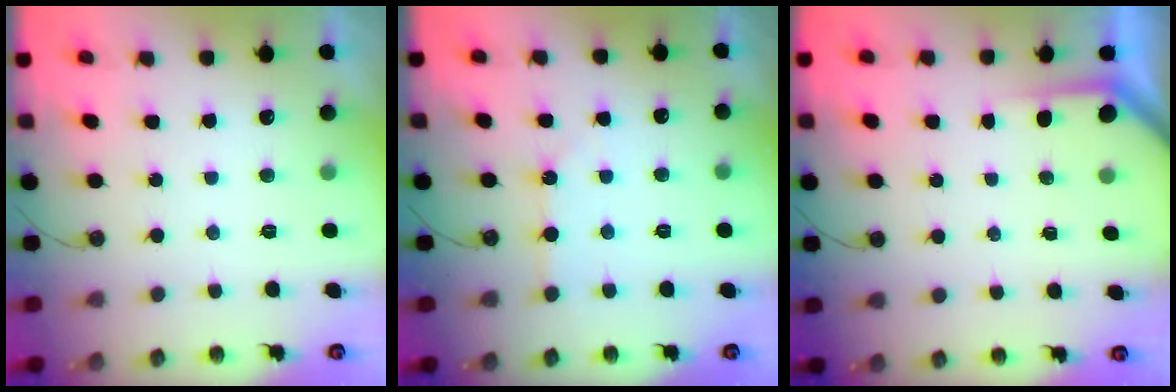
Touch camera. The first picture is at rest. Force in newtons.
{"total": 2.1, "press": 2.1, "slide": 0.3}
{"total": 1.8, "press": 1.8, "slide": 0.3}